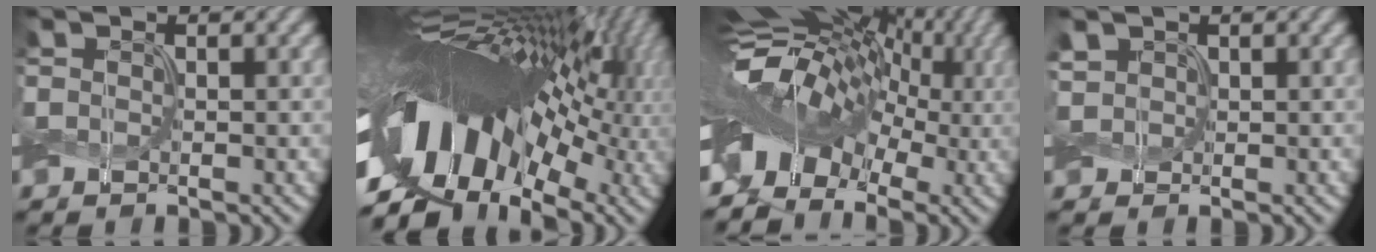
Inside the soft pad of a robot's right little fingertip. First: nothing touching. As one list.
[{"total": 17.4, "force": [-2.4, 8.7, 14.9], "torque": [-0.231, 0.003, -0.056]}, {"total": 11.6, "force": [-1.8, 8.3, 7.9], "torque": [-0.130, 0.021, -0.050]}, {"total": 1.5, "force": [0.8, 1.1, 0.6], "torque": [-0.020, 0.005, 0.017]}]